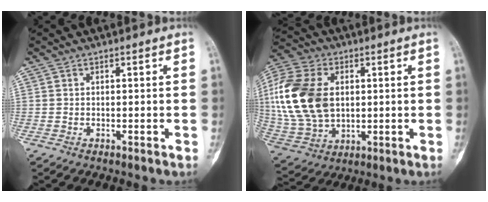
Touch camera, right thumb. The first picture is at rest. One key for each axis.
{"total": 21.1, "fx": 2.6, "fy": 14.3, "fz": 15.3, "tx": -0.325, "ty": -0.005, "tz": 0.057}